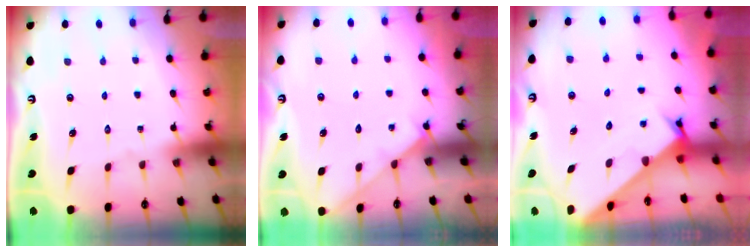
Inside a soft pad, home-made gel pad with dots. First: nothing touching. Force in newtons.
{"total": 2.9, "press": 2.9, "slide": 0.3}
{"total": 2.4, "press": 2.4, "slide": 0.1}